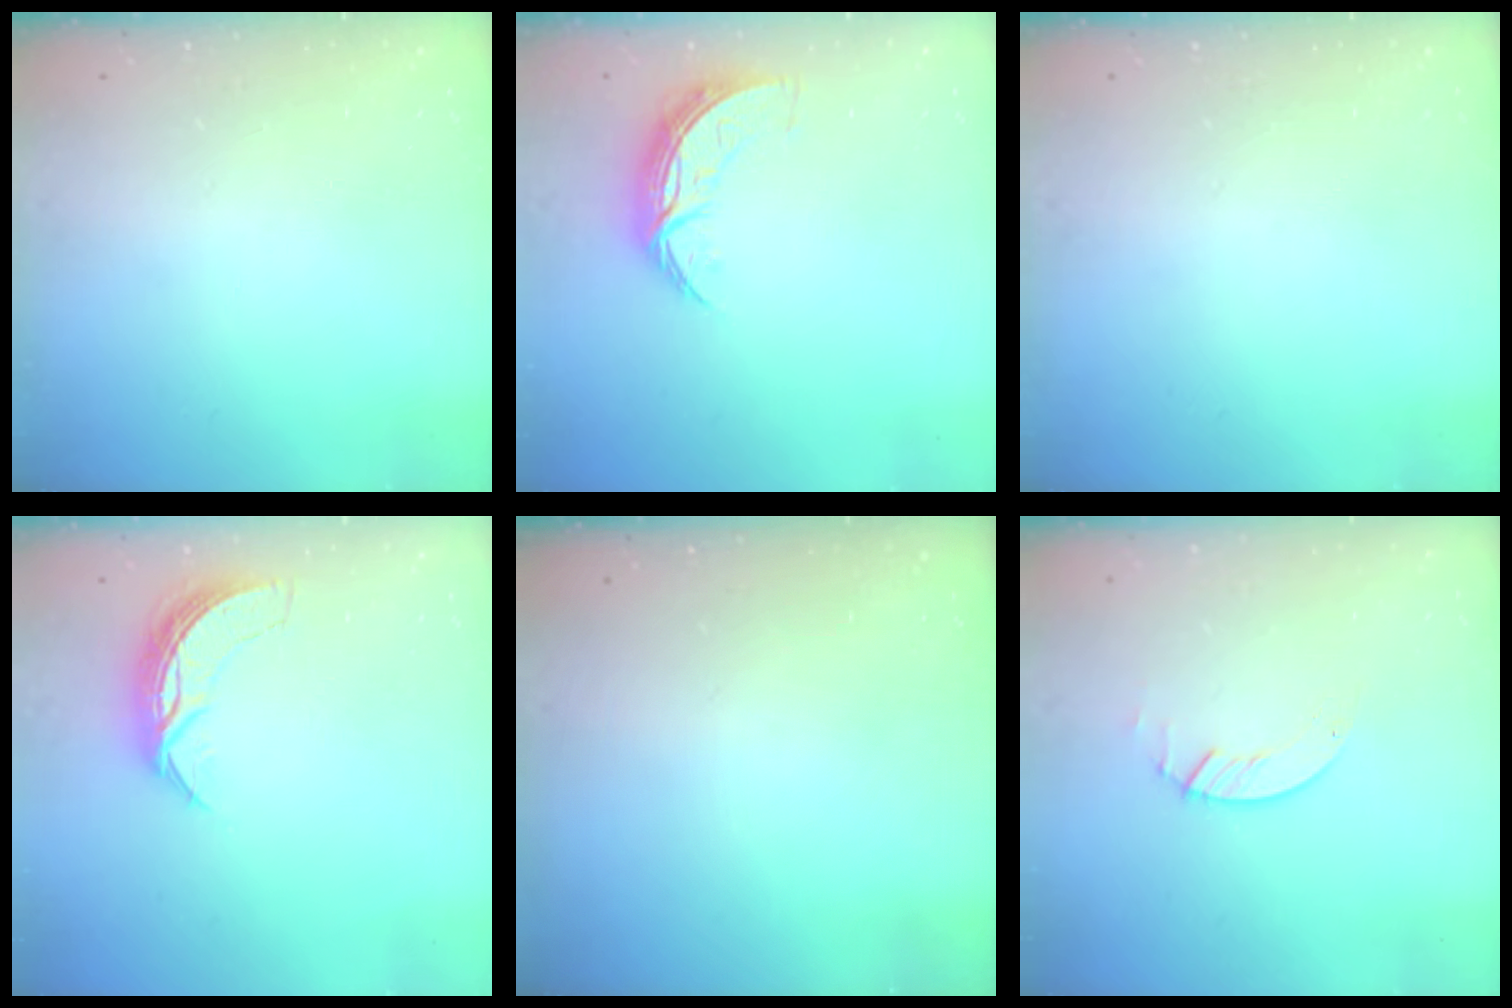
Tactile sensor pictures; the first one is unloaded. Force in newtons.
{"total": 8.7, "press": 8.7, "slide": 0.4}
{"total": 0.0}
{"total": 7.7, "press": 7.7, "slide": 0.0}
{"total": 0.0}
{"total": 1.3, "press": 1.3, "slide": 0.2}